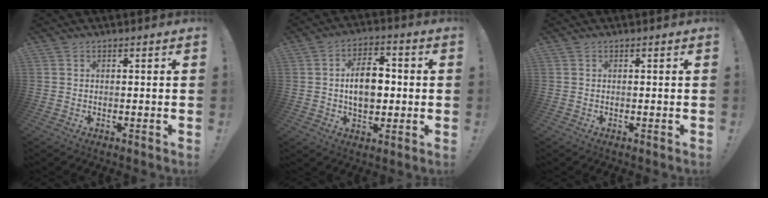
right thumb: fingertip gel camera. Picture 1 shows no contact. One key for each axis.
{"total": 11.7, "fx": 0.1, "fy": 7.6, "fz": 8.9, "tx": -0.143, "ty": 0.011, "tz": 0.003}
{"total": 0.0}